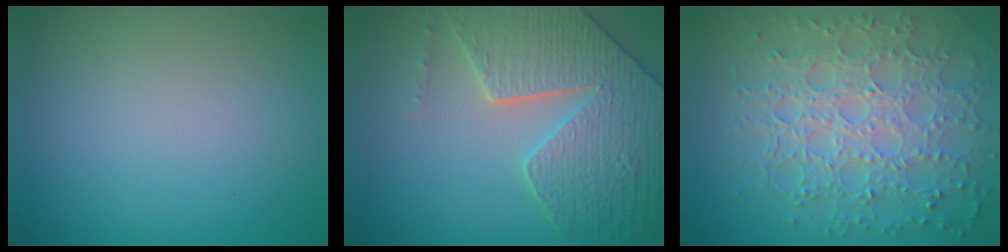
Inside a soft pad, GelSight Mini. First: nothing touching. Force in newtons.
{"total": 7.0, "press": 5.9, "slide": 3.9}
{"total": 7.7, "press": 5.6, "slide": 5.3}